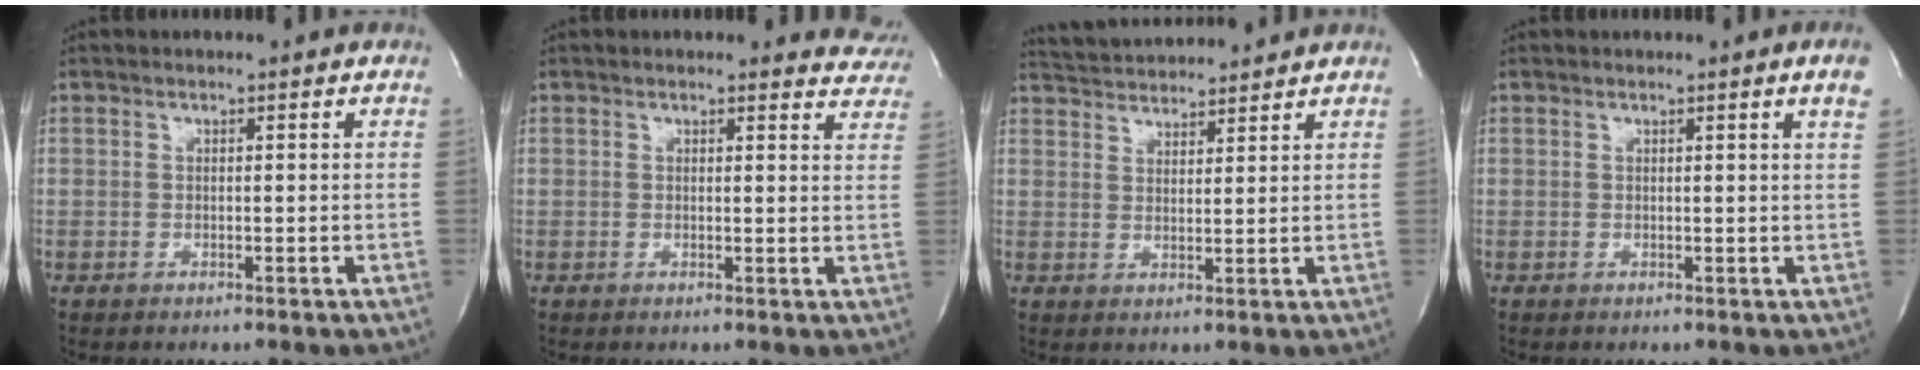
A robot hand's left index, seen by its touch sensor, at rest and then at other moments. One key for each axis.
{"total": 6.0, "fx": 5.8, "fy": 1.7, "fz": 0.0, "tx": 0.031, "ty": -0.026, "tz": 0.026}
{"total": 8.7, "fx": 8.5, "fy": 0.9, "fz": 1.8, "tx": -0.039, "ty": 0.026, "tz": 0.135}
{"total": 1.9, "fx": 1.2, "fy": -0.6, "fz": 1.3, "tx": -0.021, "ty": -0.009, "tz": 0.012}